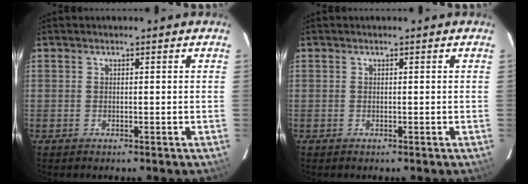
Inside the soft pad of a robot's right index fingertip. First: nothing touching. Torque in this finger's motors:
{"motor_torque": [0.00, 0.00, 0.01, 0.00]}